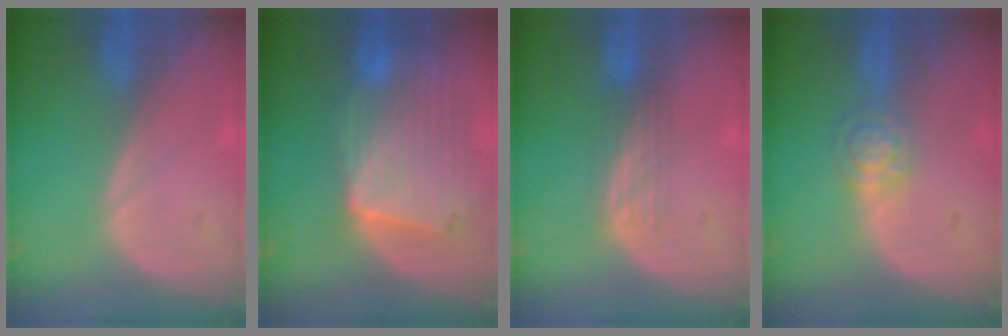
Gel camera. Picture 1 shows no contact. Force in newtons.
{"total": 10.6, "press": 9.2, "slide": 5.3}
{"total": 2.9, "press": 2.7, "slide": 1.2}
{"total": 4.0, "press": 3.6, "slide": 1.6}